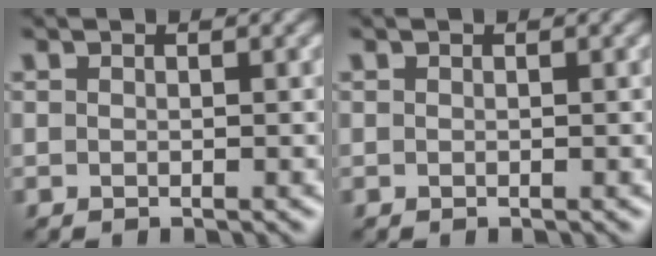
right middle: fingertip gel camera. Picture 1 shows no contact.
{"total": 0.0}